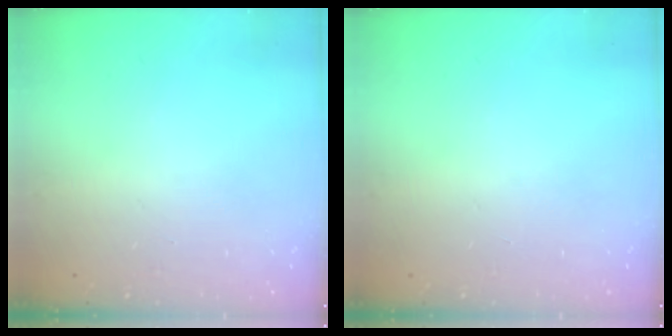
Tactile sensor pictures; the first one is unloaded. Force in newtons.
{"total": 0.0}